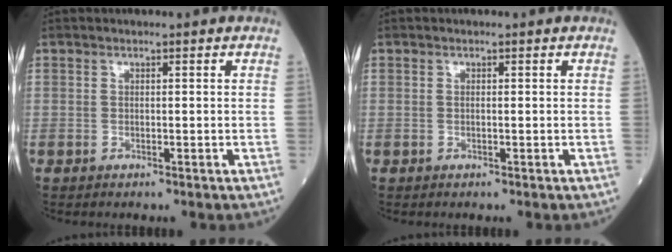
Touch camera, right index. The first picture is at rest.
{"total": 0.0}